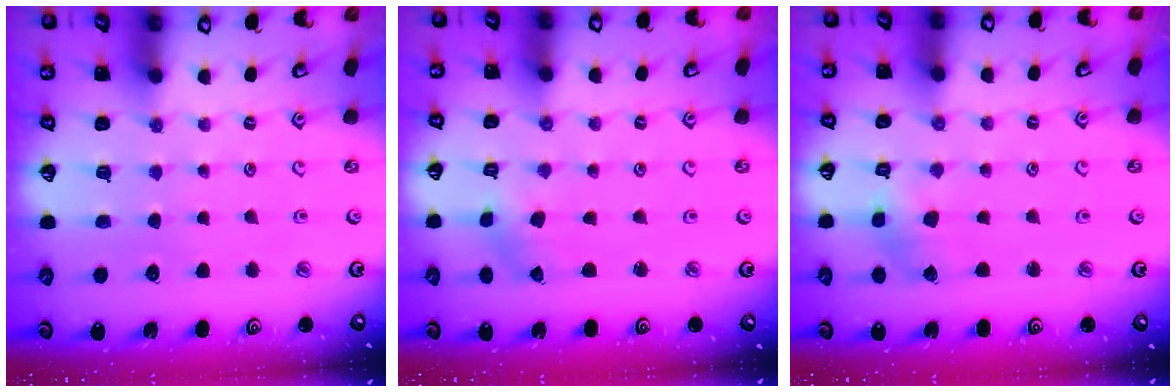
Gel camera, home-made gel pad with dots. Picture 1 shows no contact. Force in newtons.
{"total": 1.1, "press": 1.1, "slide": 0.2}
{"total": 2.2, "press": 2.2, "slide": 0.4}